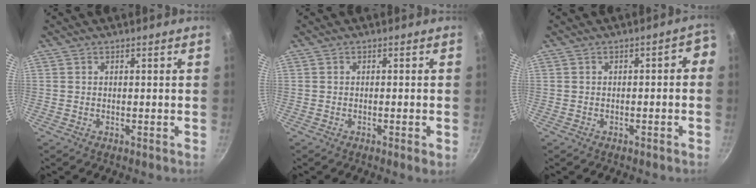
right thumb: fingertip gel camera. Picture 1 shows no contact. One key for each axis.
{"total": 1.7, "fx": -0.7, "fy": 0.1, "fz": 1.5, "tx": -0.030, "ty": -0.001, "tz": -0.013}
{"total": 3.3, "fx": -0.9, "fy": 1.7, "fz": 2.7, "tx": -0.015, "ty": 0.034, "tz": -0.006}